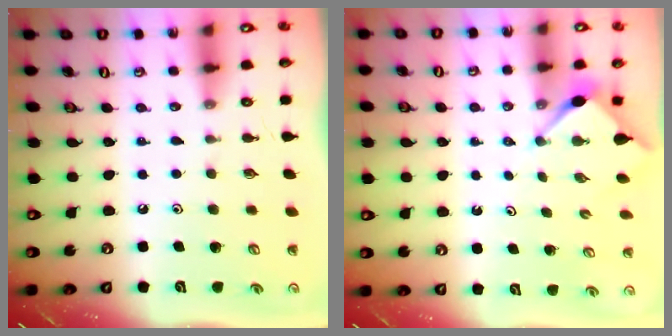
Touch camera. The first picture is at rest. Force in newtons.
{"total": 2.9, "press": 2.9, "slide": 0.4}